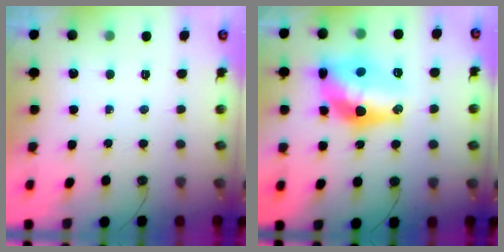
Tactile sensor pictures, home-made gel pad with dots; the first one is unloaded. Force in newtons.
{"total": 16.9, "press": 16.4, "slide": 4.1}